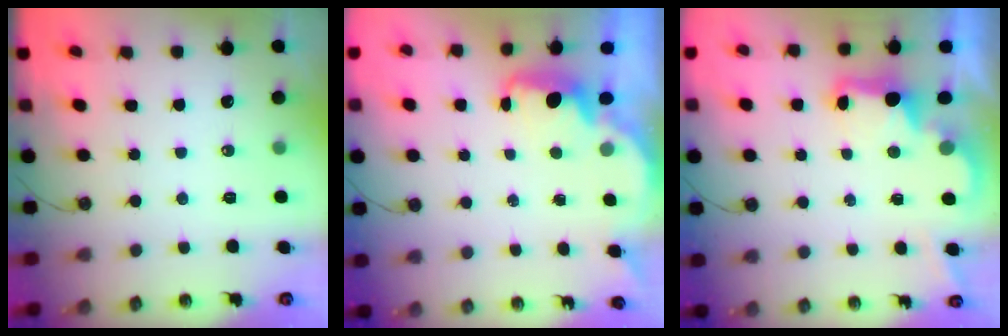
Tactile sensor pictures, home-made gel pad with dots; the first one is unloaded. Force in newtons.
{"total": 2.3, "press": 2.2, "slide": 0.6}
{"total": 3.0, "press": 2.9, "slide": 0.6}